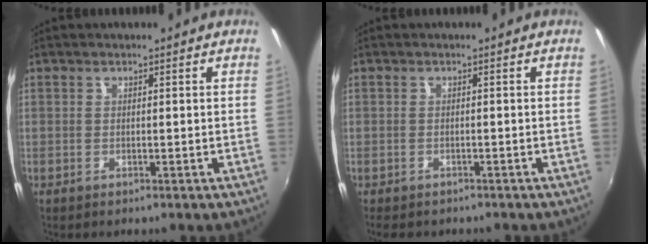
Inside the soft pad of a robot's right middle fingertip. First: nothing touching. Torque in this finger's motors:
{"motor_torque": [0.57, -0.58, 0.08, 0.05]}